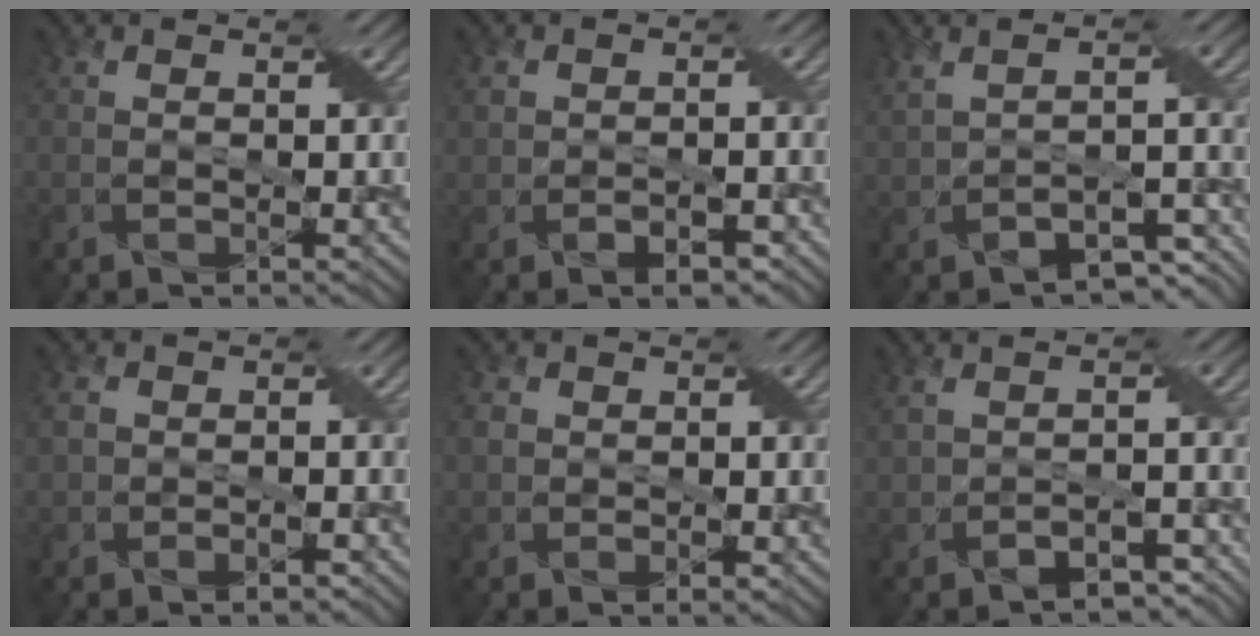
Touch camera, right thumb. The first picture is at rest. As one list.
[{"total": 3.6, "force": [-1.2, 2.5, 2.2], "torque": [-0.037, -0.008, -0.019]}, {"total": 5.5, "force": [-2.0, 2.0, 4.7], "torque": [-0.085, -0.004, -0.028]}, {"total": 3.9, "force": [-1.0, 3.0, 2.4], "torque": [-0.044, -0.001, -0.016]}, {"total": 3.4, "force": [-0.1, 2.9, 1.8], "torque": [-0.041, 0.000, 0.000]}, {"total": 4.2, "force": [-2.6, 1.9, 2.8], "torque": [-0.050, -0.006, -0.040]}]